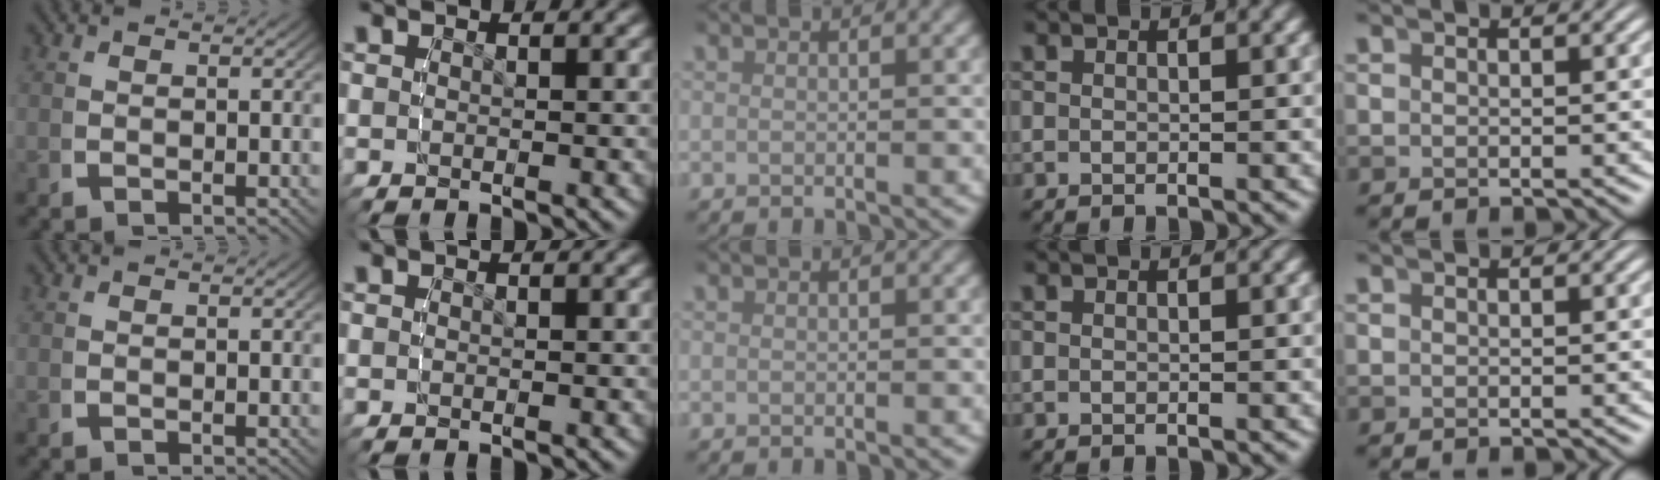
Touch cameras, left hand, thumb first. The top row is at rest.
{}